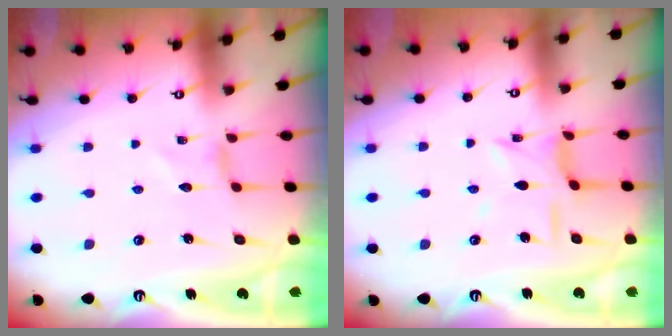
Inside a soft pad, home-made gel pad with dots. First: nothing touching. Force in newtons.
{"total": 6.1, "press": 6.1, "slide": 0.2}